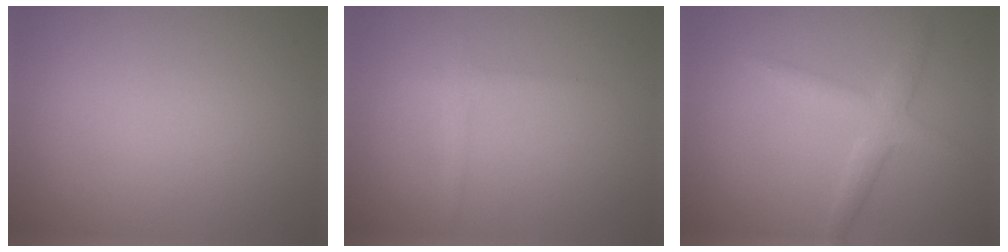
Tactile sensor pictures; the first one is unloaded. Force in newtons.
{"total": 1.0, "press": 1.0, "slide": 0.1}
{"total": 2.9, "press": 2.9, "slide": 0.3}